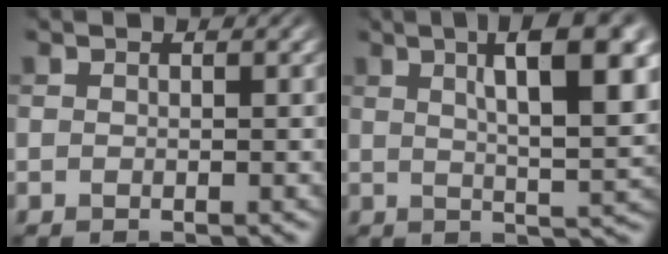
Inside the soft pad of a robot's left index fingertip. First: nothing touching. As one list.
[{"total": 8.8, "force": [2.4, 2.2, 8.2], "torque": [-0.110, 0.010, 0.053]}]